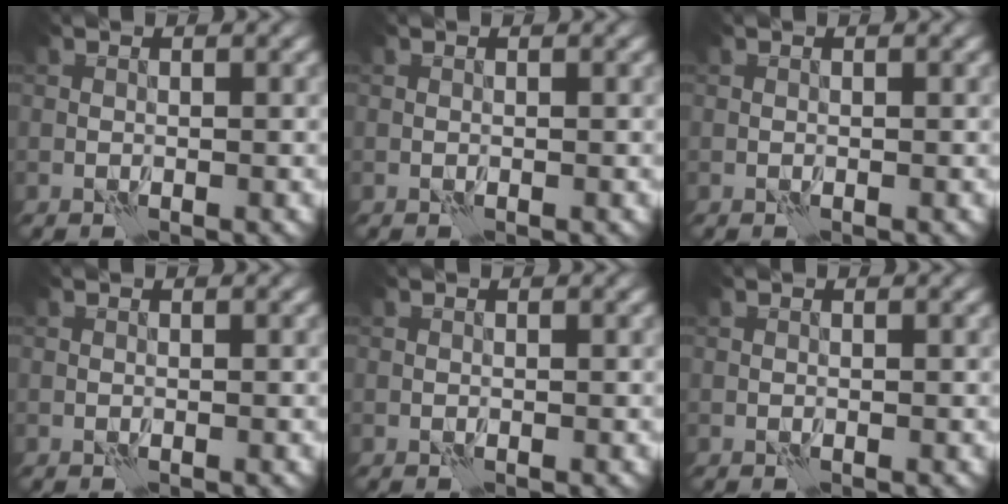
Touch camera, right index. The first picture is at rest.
{"total": 0.0}
{"total": 0.0}
{"total": 0.0}
{"total": 0.0}
{"total": 0.0}